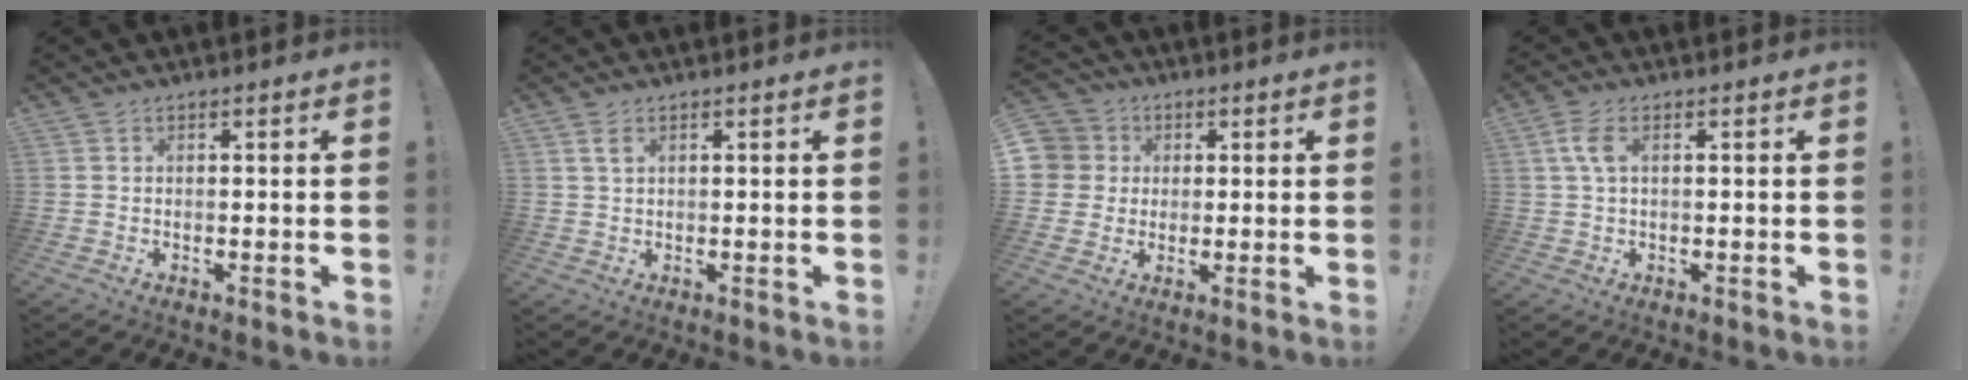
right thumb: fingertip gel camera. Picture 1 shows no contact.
{"total": 2.7, "force": [1.3, 1.2, 2.0], "torque": [-0.034, -0.003, 0.023]}
{"total": 6.4, "force": [1.1, 6.2, 1.2], "torque": [-0.025, 0.000, 0.022]}
{"total": 4.6, "force": [1.1, 1.9, 4.0], "torque": [-0.093, 0.006, 0.021]}